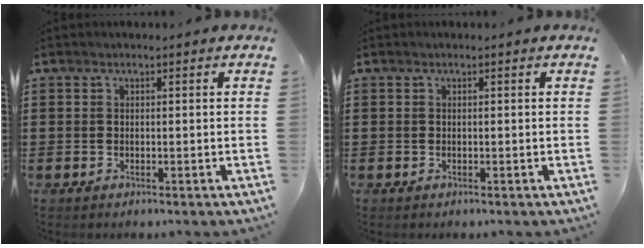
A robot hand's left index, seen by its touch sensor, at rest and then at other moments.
{"total": 0.0}